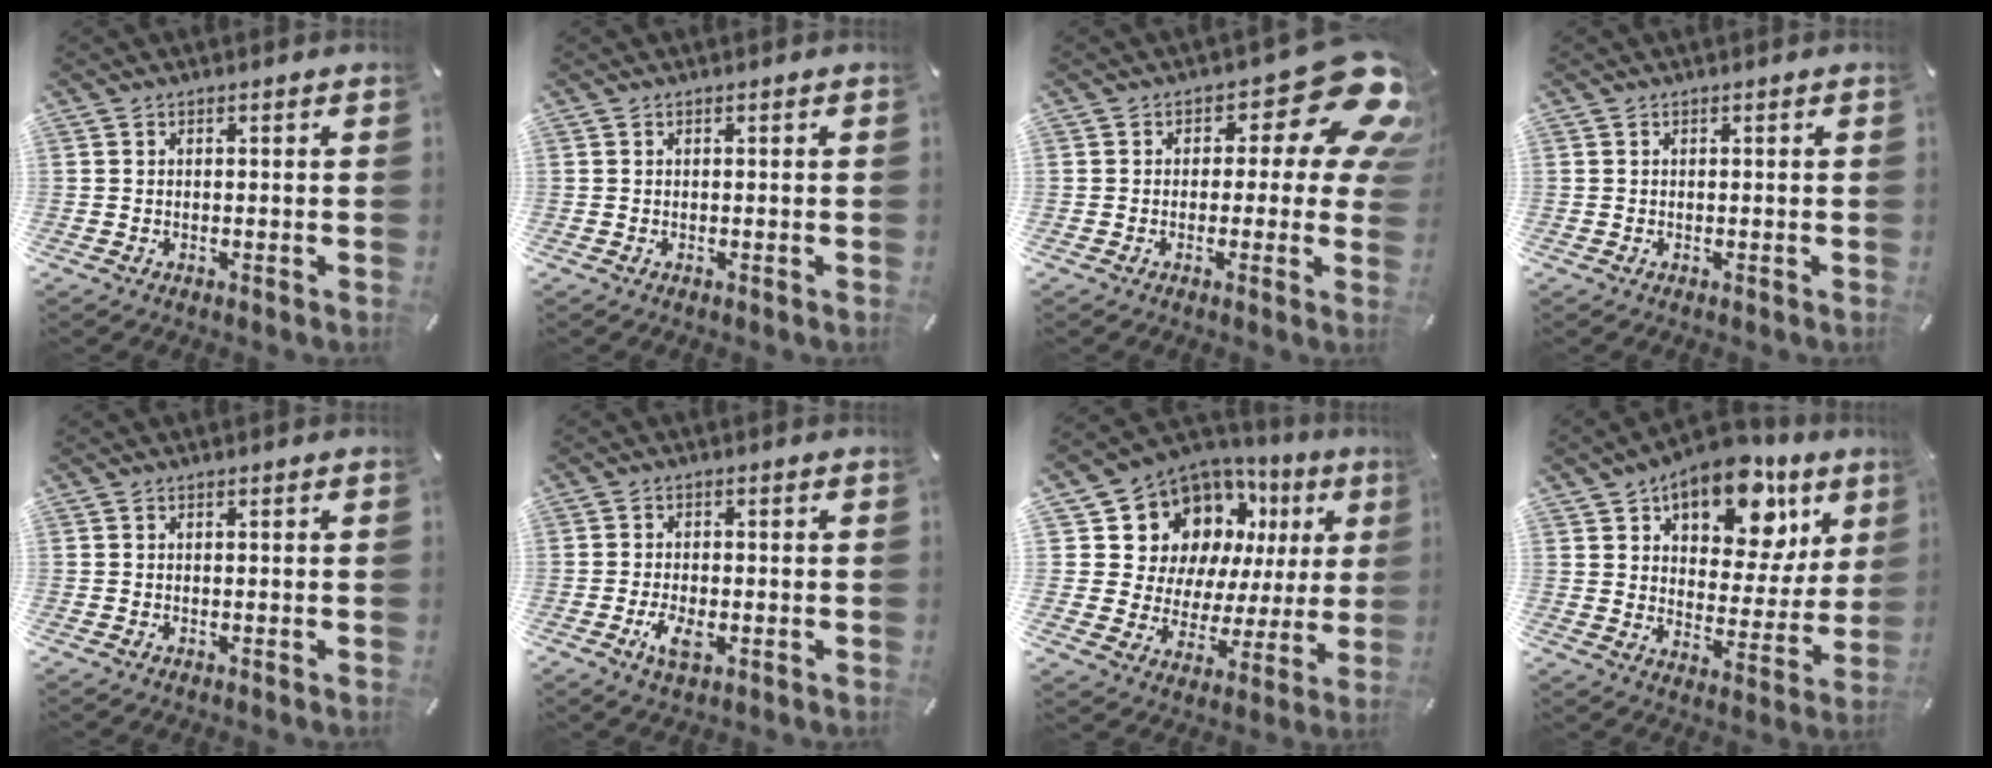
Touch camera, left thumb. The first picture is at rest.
{"total": 0.0}
{"total": 16.7, "force": [6.7, 7.7, 13.3], "torque": [-0.166, -0.043, 0.108]}
{"total": 0.0}
{"total": 0.0}
{"total": 5.0, "force": [-1.7, 2.6, 3.9], "torque": [-0.091, -0.001, -0.034]}
{"total": 14.5, "force": [7.8, 11.1, 5.1], "torque": [-0.091, -0.072, 0.156]}
{"total": 16.9, "force": [11.0, 9.0, 9.1], "torque": [-0.131, -0.072, 0.188]}